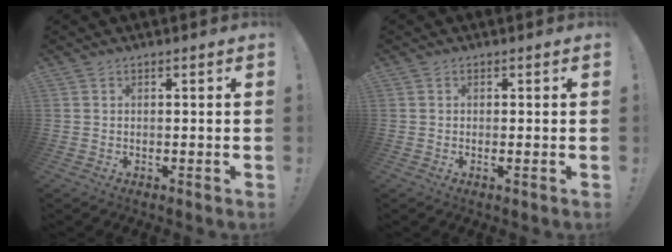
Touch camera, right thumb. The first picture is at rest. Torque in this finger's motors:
{"motor_torque": [0.10, -0.31, -0.19, 0.05, 0.10]}